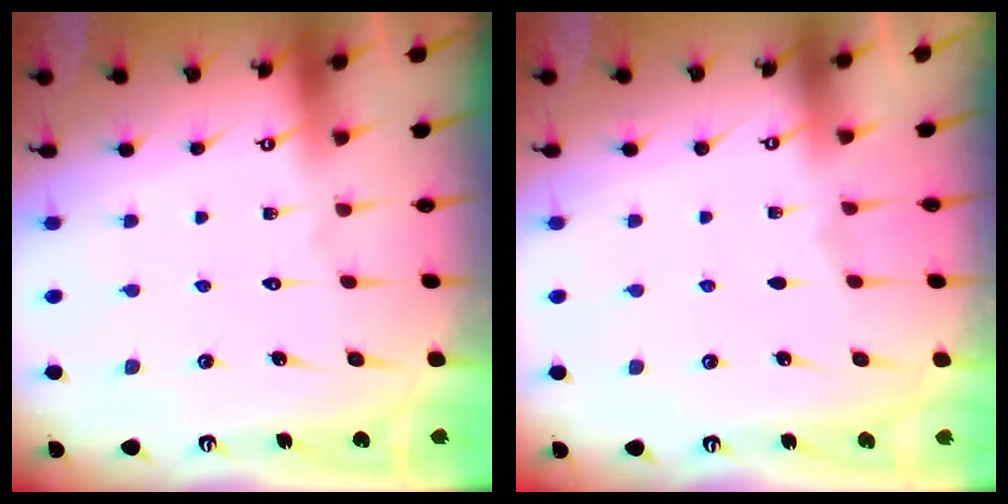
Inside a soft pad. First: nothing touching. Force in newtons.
{"total": 1.6, "press": 1.5, "slide": 0.3}